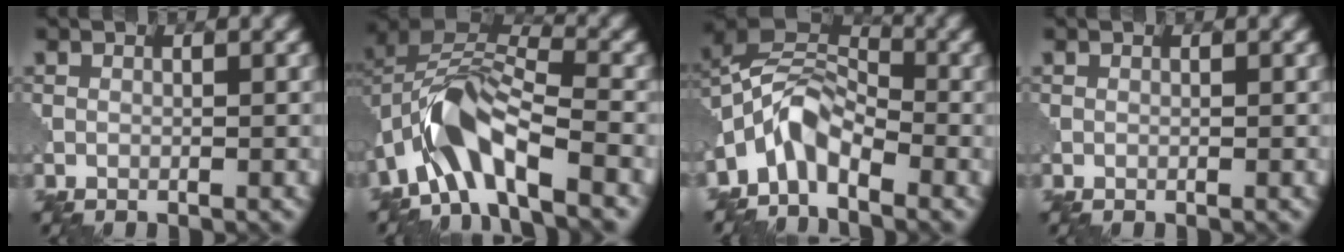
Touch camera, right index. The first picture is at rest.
{"total": 8.0, "force": [-3.9, 2.9, 6.3], "torque": [-0.111, 0.012, -0.086]}
{"total": 5.2, "force": [-3.2, 2.5, 3.2], "torque": [-0.057, 0.012, -0.078]}
{"total": 0.0}